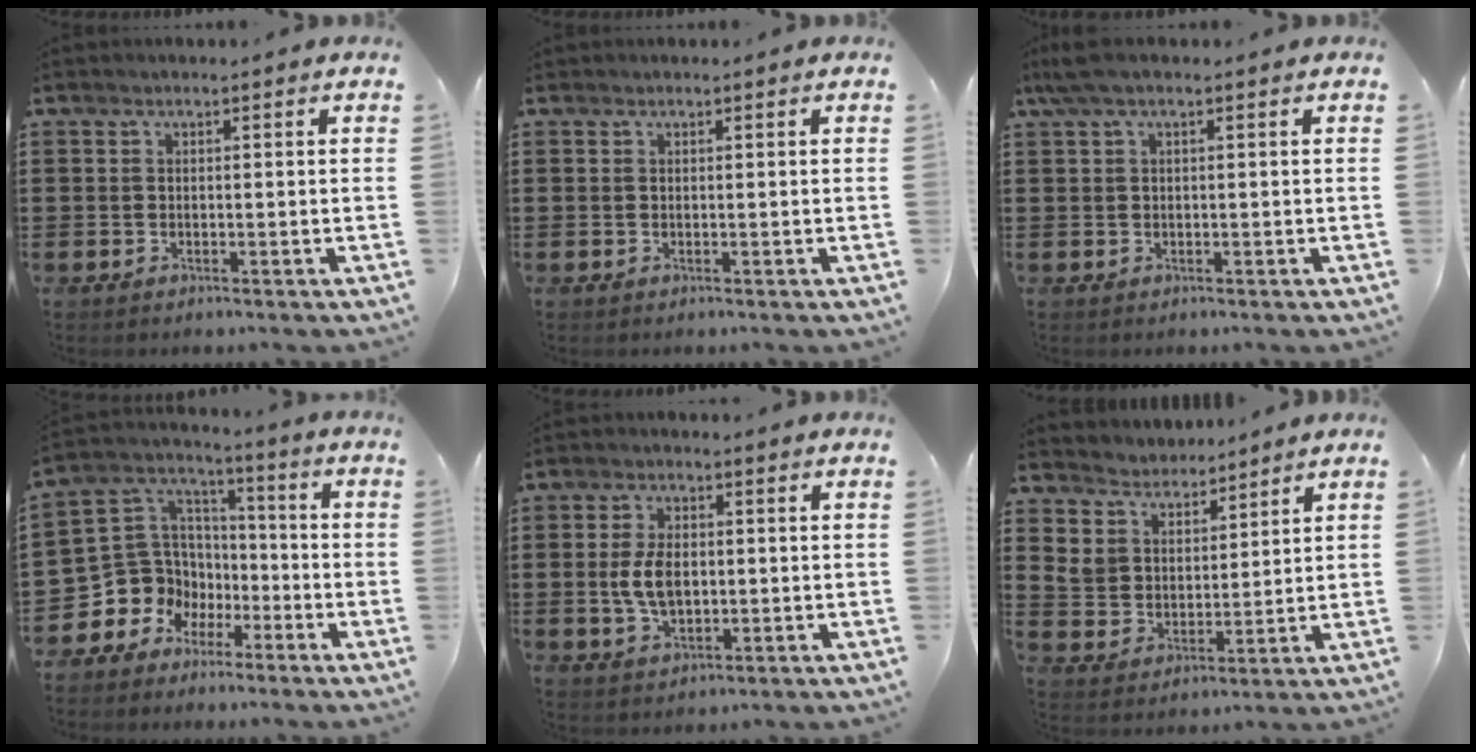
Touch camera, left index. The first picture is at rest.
{"total": 0.0}
{"total": 1.9, "force": [0.3, 0.3, 1.9], "torque": [-0.043, -0.003, 0.002]}
{"total": 8.9, "force": [-3.0, 8.3, 0.9], "torque": [-0.072, -0.012, -0.054]}
{"total": 6.2, "force": [0.2, 3.5, 5.1], "torque": [-0.120, 0.003, -0.002]}
{"total": 5.3, "force": [4.6, 2.6, -0.4], "torque": [-0.027, -0.030, 0.082]}